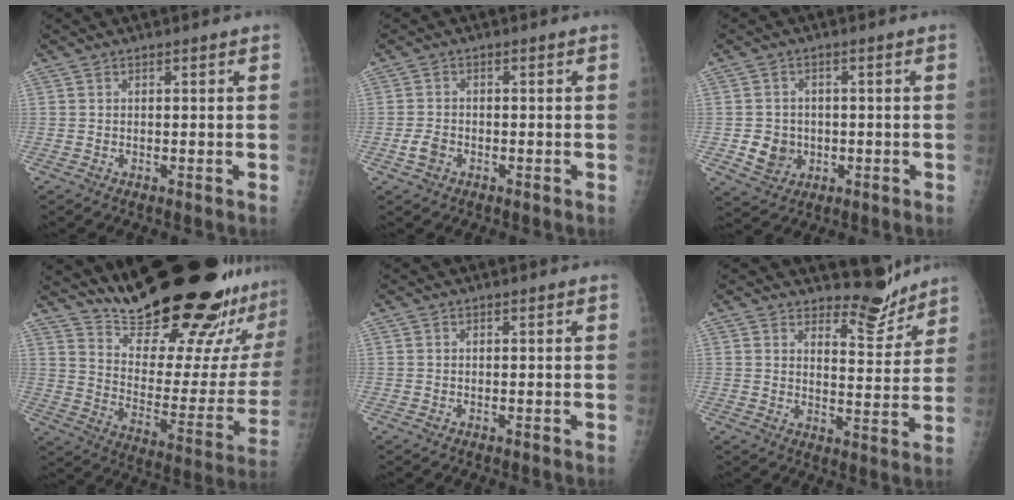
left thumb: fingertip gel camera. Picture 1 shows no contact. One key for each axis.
{"total": 2.7, "fx": -1.1, "fy": 1.9, "fz": 1.5, "tx": -0.025, "ty": 0.007, "tz": -0.020}
{"total": 5.5, "fx": -0.9, "fy": 5.0, "fz": 2.2, "tx": -0.015, "ty": 0.006, "tz": -0.008}
{"total": 31.4, "fx": 25.2, "fy": 6.4, "fz": 17.6, "tx": -0.241, "ty": -0.159, "tz": 0.356}
{"total": 0.0}
{"total": 6.6, "fx": 6.2, "fy": 1.8, "fz": 1.2, "tx": 0.008, "ty": -0.063, "tz": 0.096}